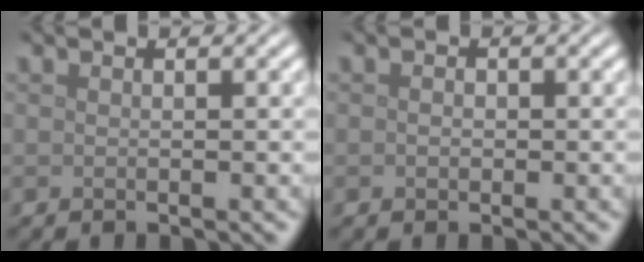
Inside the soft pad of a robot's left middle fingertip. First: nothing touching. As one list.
[{"total": 0.6, "force": [-0.1, 0.5, 0.4], "torque": [-0.007, -0.003, -0.002]}]